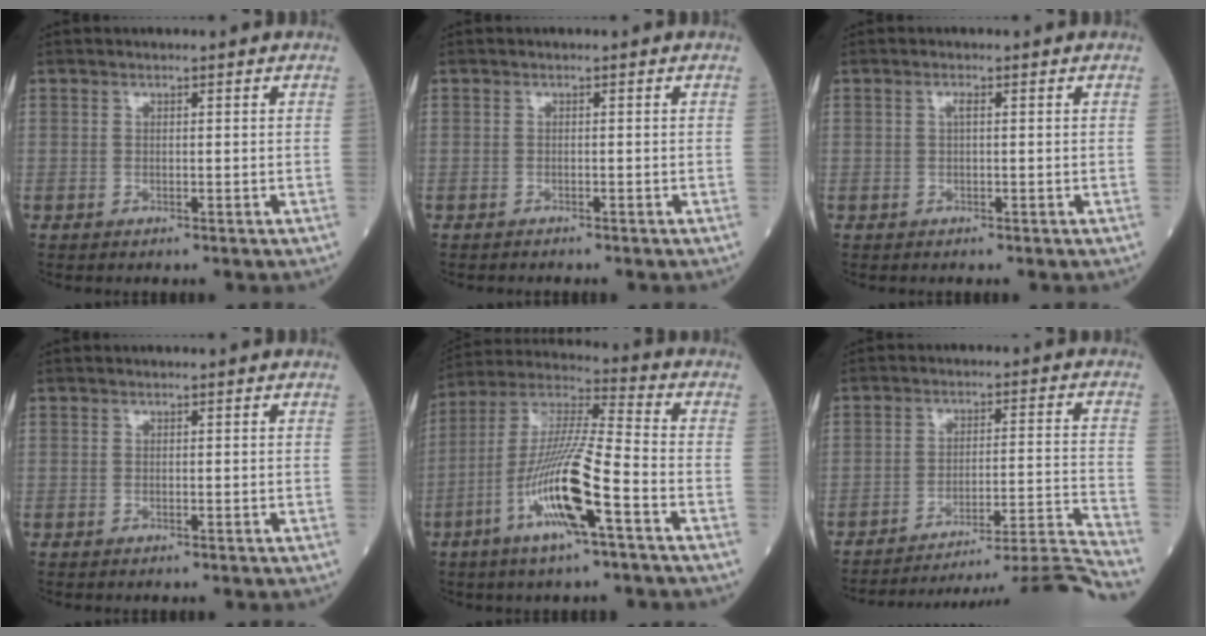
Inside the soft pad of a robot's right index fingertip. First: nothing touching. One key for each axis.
{"total": 0.5, "fx": -0.5, "fy": 0.0, "fz": 0.0, "tx": -0.004, "ty": -0.002, "tz": -0.012}
{"total": 0.9, "fx": 0.2, "fy": 0.2, "fz": 0.9, "tx": -0.019, "ty": 0.003, "tz": 0.002}
{"total": 0.0}
{"total": 15.4, "fx": -5.9, "fy": 0.8, "fz": 14.2, "tx": -0.286, "ty": -0.007, "tz": -0.115}
{"total": 20.0, "fx": -19.1, "fy": -3.6, "fz": 4.8, "tx": -0.027, "ty": 0.000, "tz": -0.259}